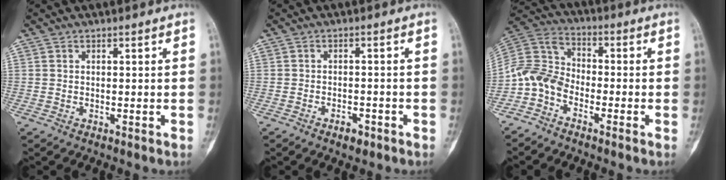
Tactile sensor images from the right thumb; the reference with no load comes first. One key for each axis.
{"total": 2.8, "fx": -1.9, "fy": 1.4, "fz": 1.4, "tx": -0.012, "ty": 0.011, "tz": -0.026}
{"total": 9.4, "fx": -4.6, "fy": 6.6, "fz": 4.8, "tx": -0.091, "ty": 0.054, "tz": -0.109}